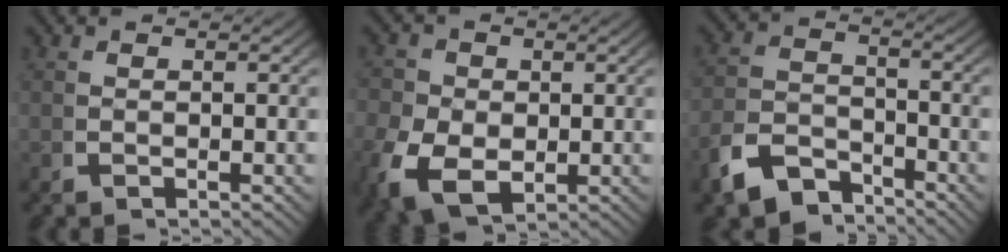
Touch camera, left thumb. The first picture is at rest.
{"total": 7.7, "force": [-2.1, 5.8, 4.6], "torque": [-0.106, -0.043, -0.015]}
{"total": 5.9, "force": [-4.3, 3.3, 2.5], "torque": [-0.041, -0.023, -0.070]}